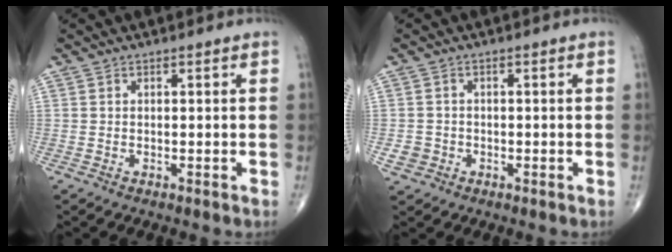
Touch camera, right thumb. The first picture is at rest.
{"total": 2.5, "force": [-0.8, 2.3, 0.6], "torque": [-0.001, 0.007, -0.014]}